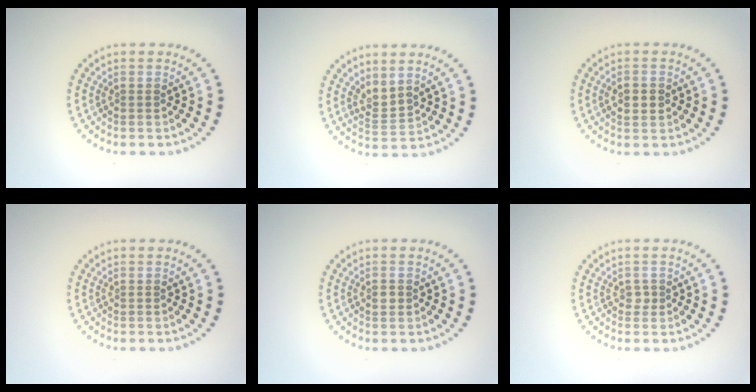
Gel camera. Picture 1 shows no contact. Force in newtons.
{"total": 2.1, "press": 1.4, "slide": 1.6}
{"total": 2.6, "press": 2.6, "slide": 0.1}
{"total": 0.0}
{"total": 1.0, "press": 1.0, "slide": 0.1}
{"total": 0.6, "press": 0.6, "slide": 0.3}